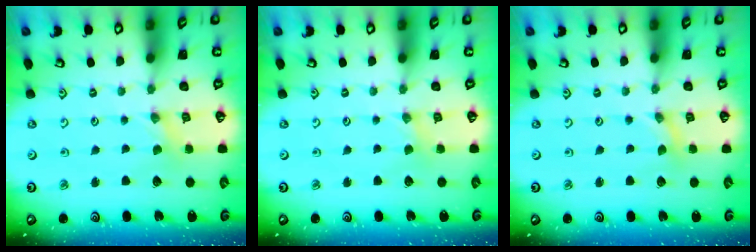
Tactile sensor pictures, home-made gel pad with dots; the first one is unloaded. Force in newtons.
{"total": 1.7, "press": 1.7, "slide": 0.4}
{"total": 0.0}